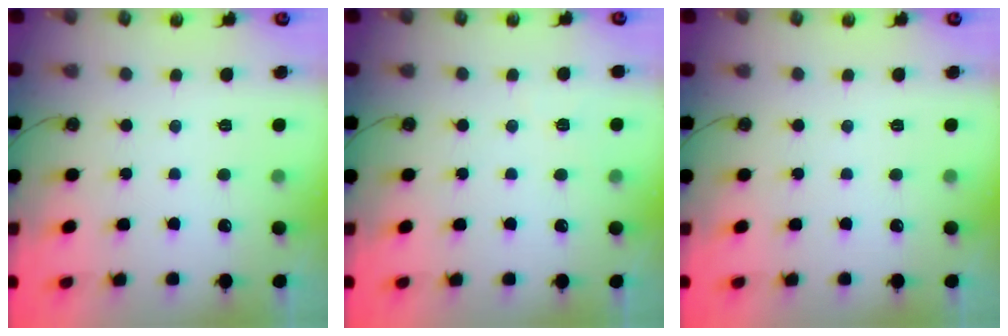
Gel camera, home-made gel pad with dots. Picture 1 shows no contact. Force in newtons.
{"total": 2.6, "press": 1.9, "slide": 1.8}
{"total": 0.0}